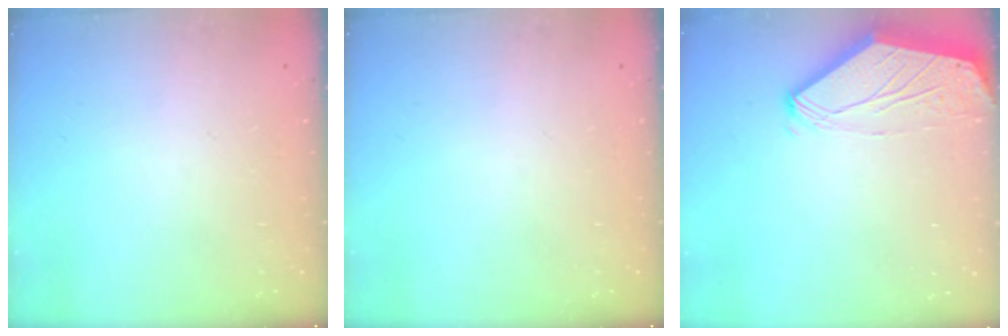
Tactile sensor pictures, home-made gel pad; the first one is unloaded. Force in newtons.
{"total": 0.0}
{"total": 0.0}